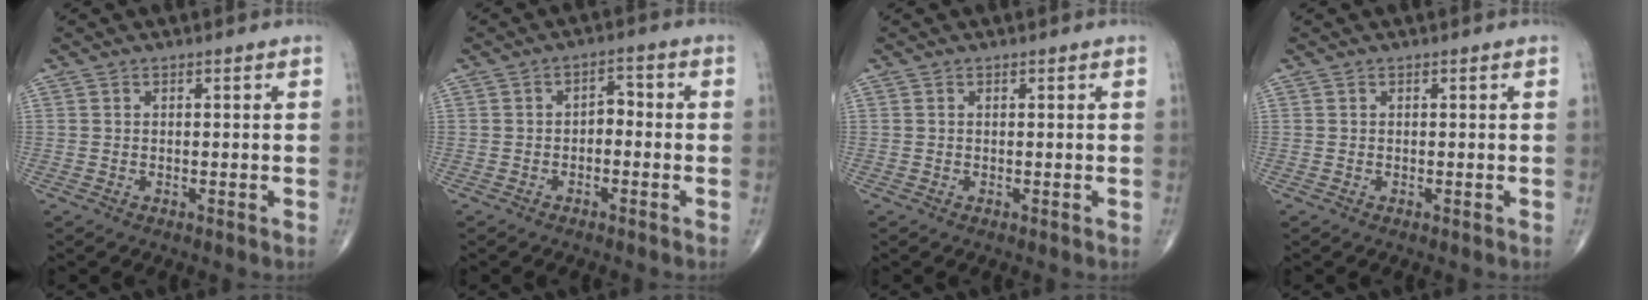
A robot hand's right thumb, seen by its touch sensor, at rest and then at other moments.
{"total": 3.2, "force": [-0.8, 2.0, 2.3], "torque": [-0.021, 0.021, -0.022]}
{"total": 0.0}
{"total": 0.0}